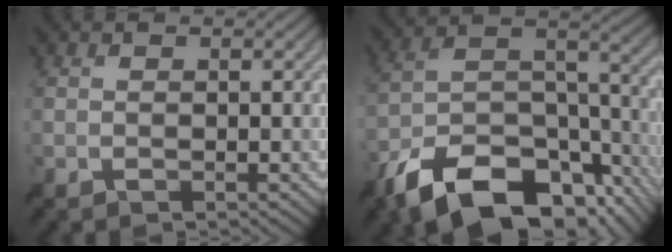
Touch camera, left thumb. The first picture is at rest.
{"total": 17.5, "force": [-11.7, 8.1, 10.2], "torque": [-0.222, -0.029, -0.183]}